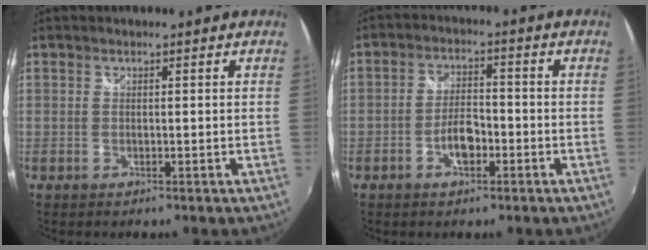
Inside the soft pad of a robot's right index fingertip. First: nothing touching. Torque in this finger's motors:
{"motor_torque": [0.92, 0.05, 0.46, 0.06]}